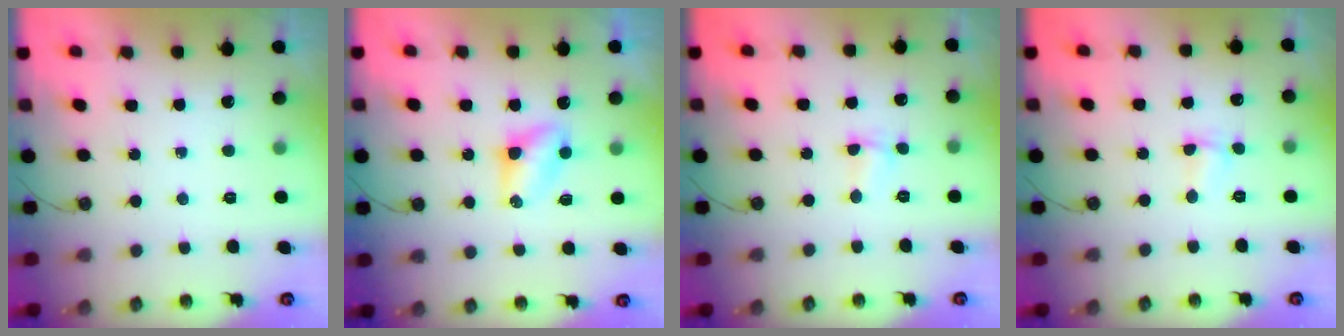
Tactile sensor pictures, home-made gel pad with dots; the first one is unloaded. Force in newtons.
{"total": 5.3, "press": 5.3, "slide": 0.4}
{"total": 2.4, "press": 2.4, "slide": 0.6}
{"total": 2.4, "press": 2.4, "slide": 0.6}